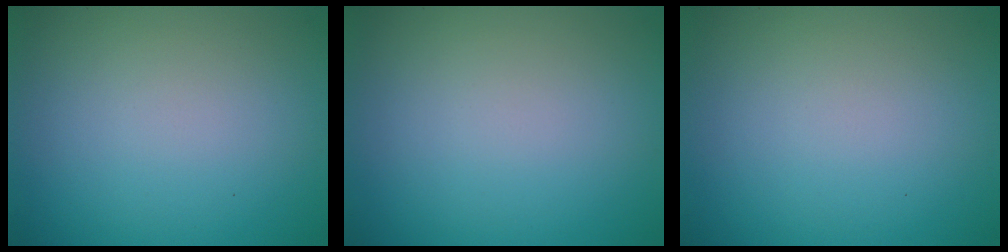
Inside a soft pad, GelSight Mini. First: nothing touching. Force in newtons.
{"total": 0.0}
{"total": 0.0}